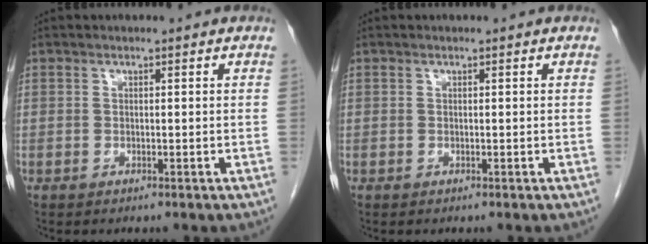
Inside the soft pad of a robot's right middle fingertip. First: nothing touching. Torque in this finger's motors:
{"motor_torque": [0.00, 0.00, 0.00, -0.01]}